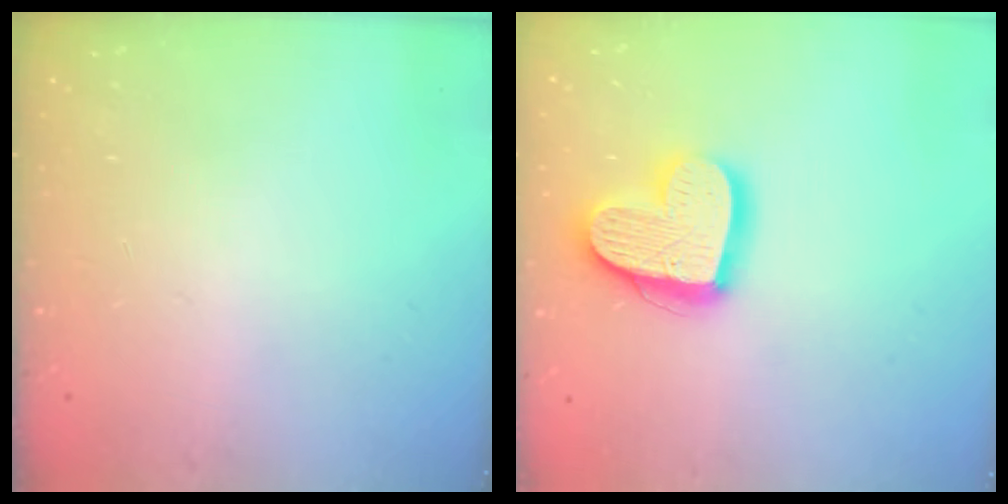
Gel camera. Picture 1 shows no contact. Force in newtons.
{"total": 17.7, "press": 17.7, "slide": 1.5}